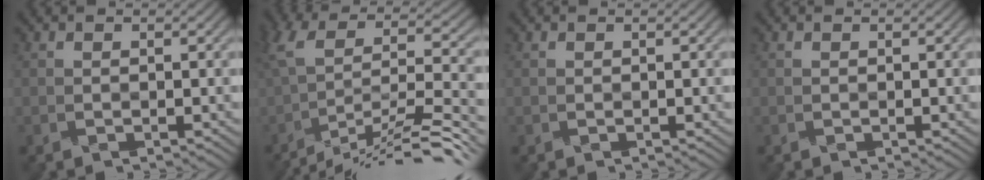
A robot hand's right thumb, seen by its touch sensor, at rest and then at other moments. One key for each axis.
{"total": 13.6, "fx": -9.6, "fy": 3.0, "fz": 9.2, "tx": -0.186, "ty": 0.009, "tz": -0.157}
{"total": 0.0}
{"total": 0.0}